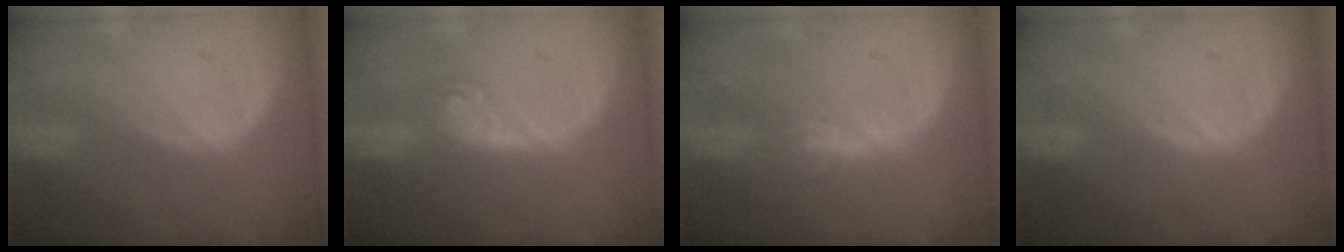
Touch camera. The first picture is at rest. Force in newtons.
{"total": 4.3, "press": 3.9, "slide": 1.9}
{"total": 4.0, "press": 3.6, "slide": 1.6}
{"total": 0.0}